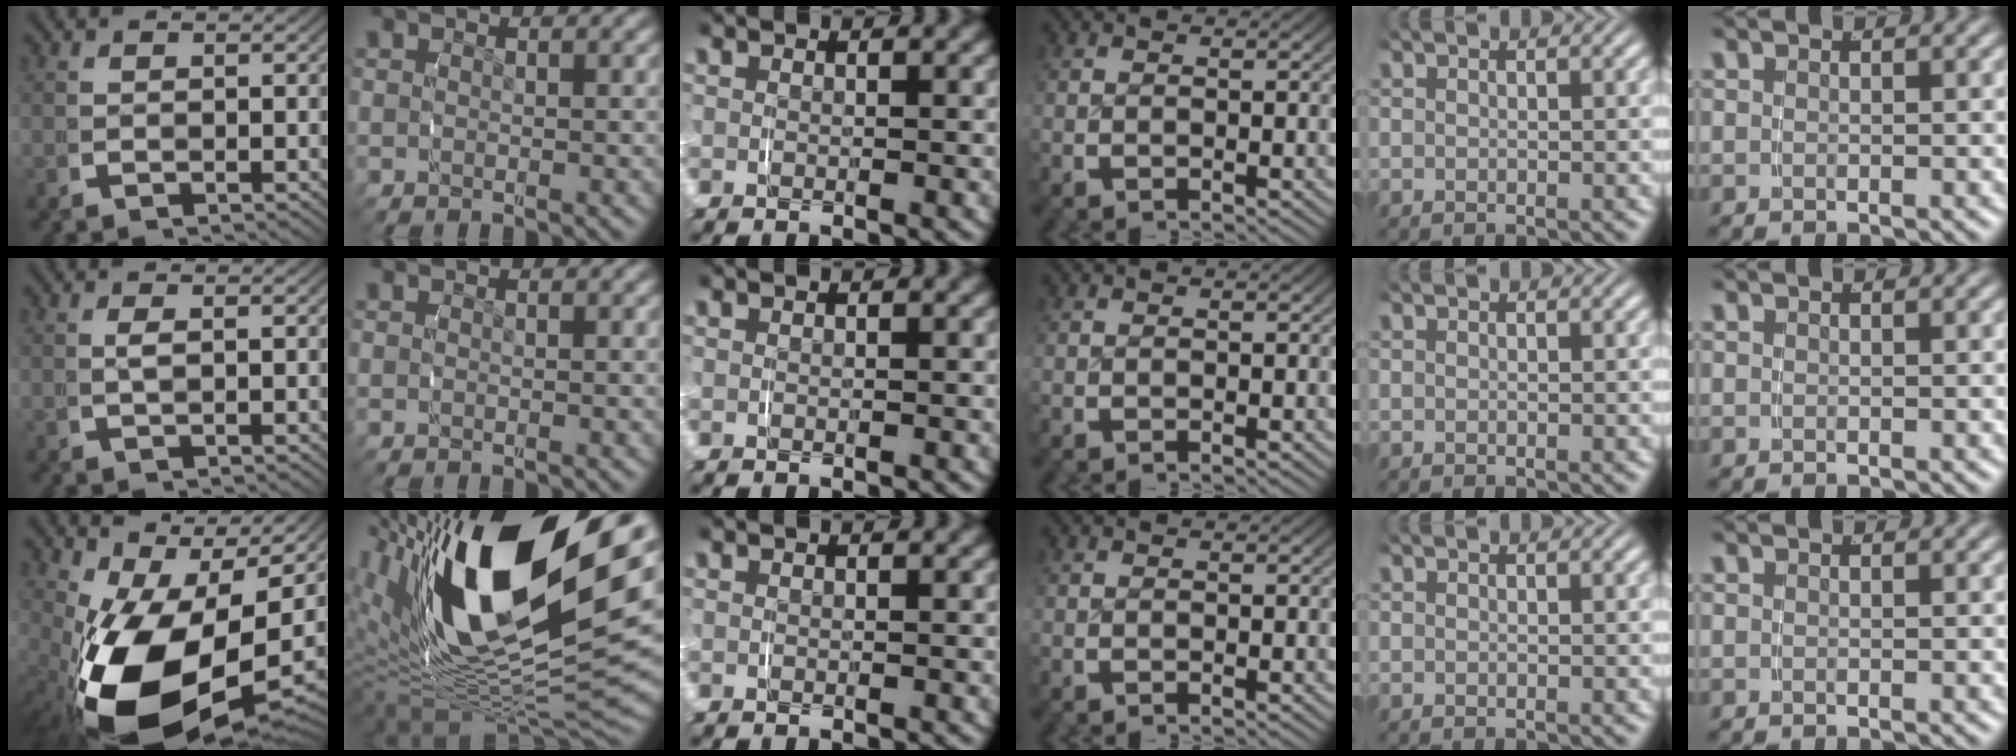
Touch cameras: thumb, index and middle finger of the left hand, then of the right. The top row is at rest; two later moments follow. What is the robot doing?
{"motion": "grasp_and_lifting", "object": "fork"}